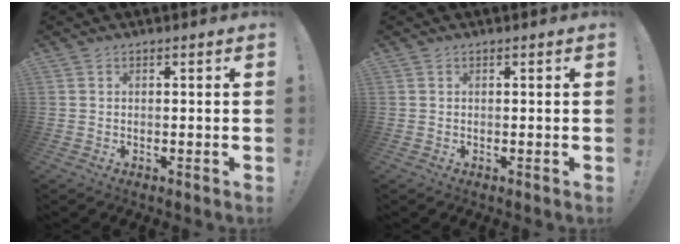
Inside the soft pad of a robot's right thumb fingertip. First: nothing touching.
{"total": 0.0}